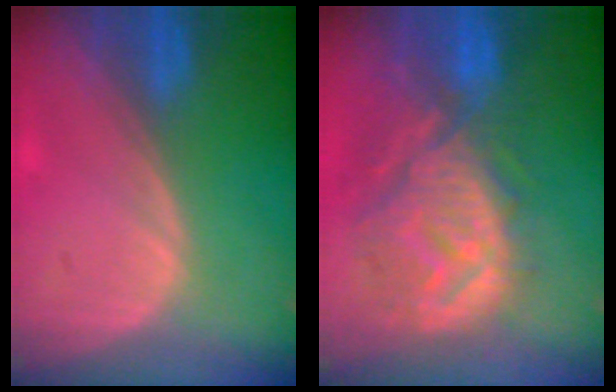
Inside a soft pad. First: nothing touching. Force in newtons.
{"total": 12.6, "press": 11.2, "slide": 5.8}